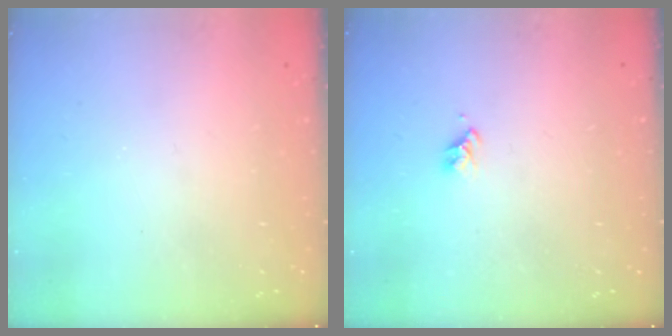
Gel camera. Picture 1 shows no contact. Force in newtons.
{"total": 2.7, "press": 2.7, "slide": 0.2}